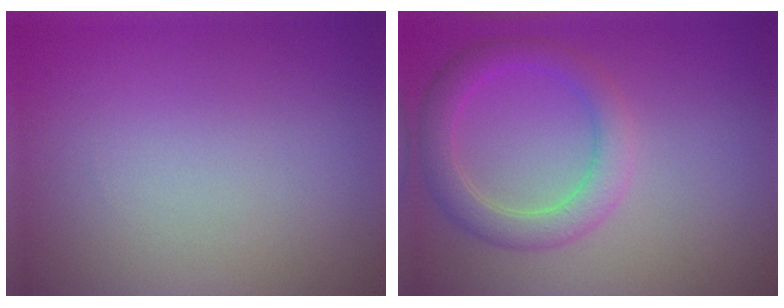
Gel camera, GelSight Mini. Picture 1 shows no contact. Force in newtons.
{"total": 3.3, "press": 3.3, "slide": 0.2}